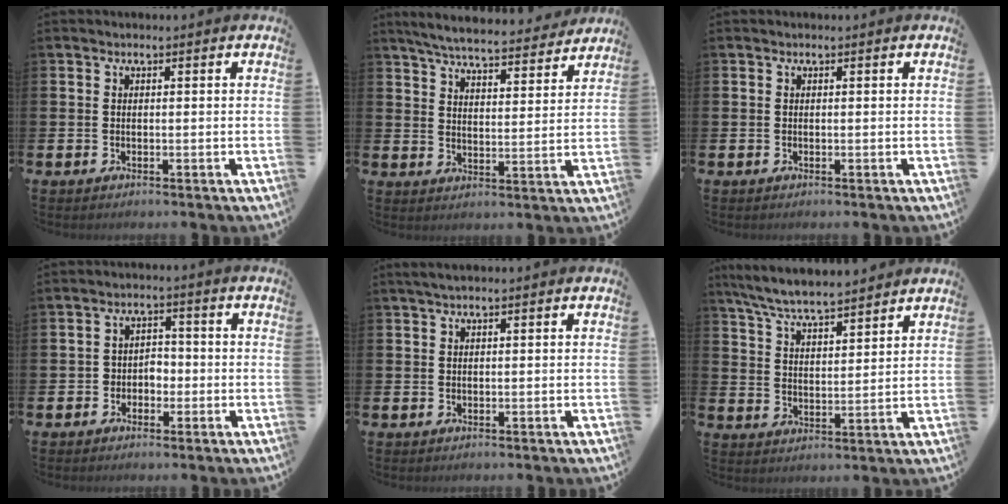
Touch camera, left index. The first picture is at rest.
{"total": 6.3, "force": [6.1, 0.6, 1.6], "torque": [-0.050, -0.042, 0.104]}
{"total": 0.0}
{"total": 2.8, "force": [-1.4, 2.3, 0.7], "torque": [-0.019, 0.009, -0.034]}
{"total": 1.1, "force": [0.8, 0.0, 0.8], "torque": [-0.024, 0.006, 0.015]}
{"total": 6.7, "force": [6.5, 0.3, 1.8], "torque": [-0.061, -0.035, 0.115]}